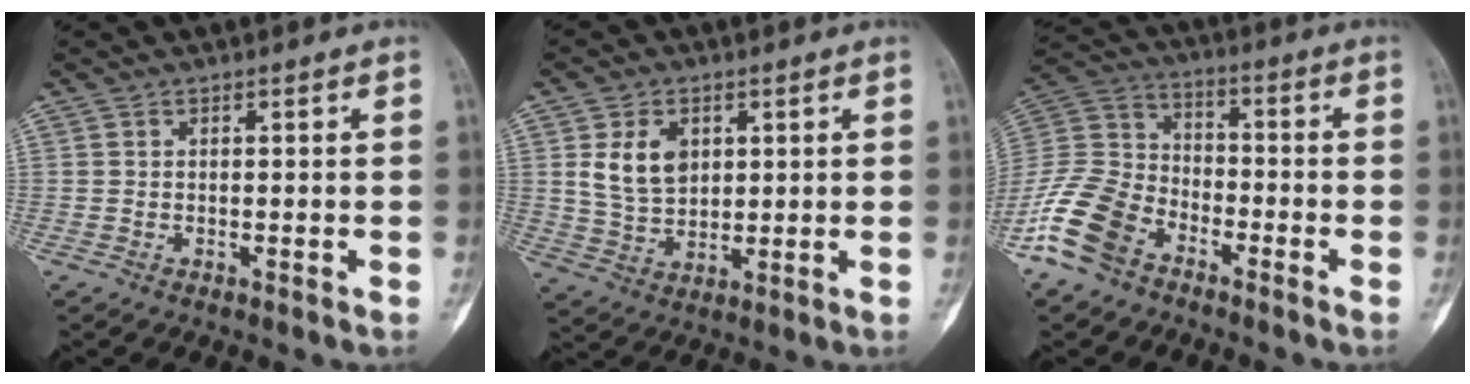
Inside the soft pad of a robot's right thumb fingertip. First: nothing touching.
{"total": 8.3, "force": [2.5, 5.8, 5.4], "torque": [-0.078, -0.014, 0.055]}
{"total": 13.2, "force": [-8.2, 8.1, 6.5], "torque": [-0.124, 0.047, -0.174]}